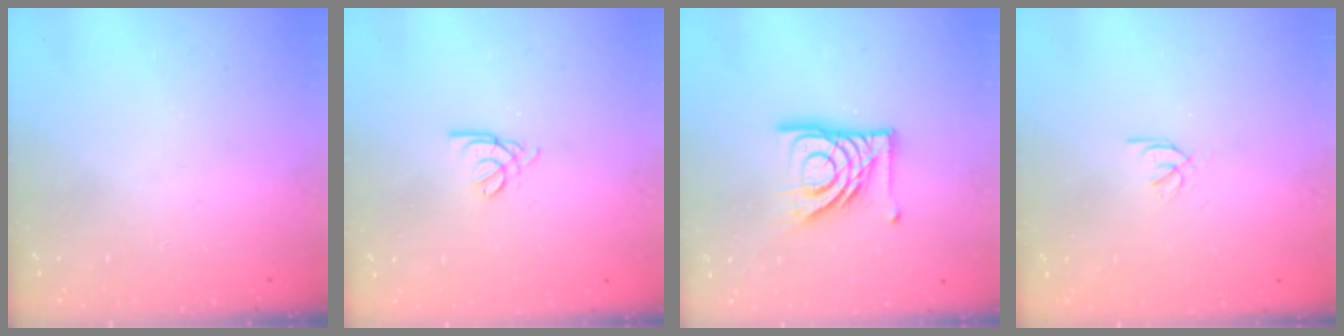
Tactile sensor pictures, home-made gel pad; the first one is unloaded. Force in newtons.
{"total": 2.6, "press": 2.5, "slide": 0.5}
{"total": 14.7, "press": 14.6, "slide": 1.7}
{"total": 2.1, "press": 2.1, "slide": 0.1}